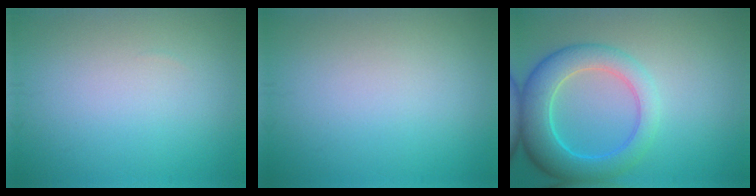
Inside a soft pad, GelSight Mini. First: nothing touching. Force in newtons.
{"total": 0.0}
{"total": 6.3, "press": 6.3, "slide": 0.3}